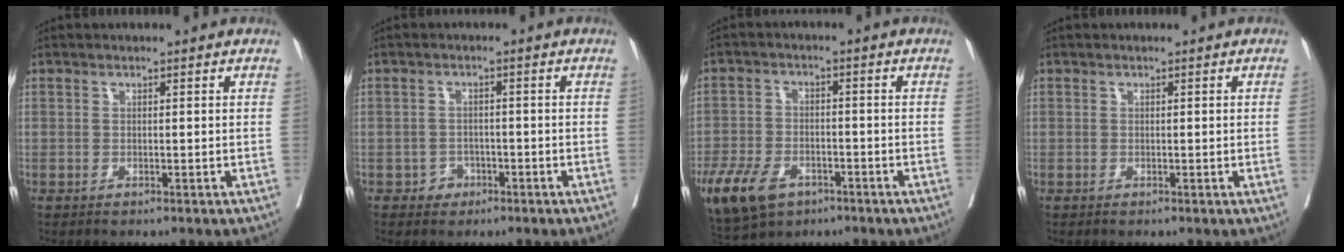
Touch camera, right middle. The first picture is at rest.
{"total": 2.2, "force": [-1.2, 1.8, 0.5], "torque": [-0.002, 0.009, -0.018]}
{"total": 11.1, "force": [-6.4, 6.6, 6.1], "torque": [-0.129, -0.003, -0.106]}
{"total": 0.6, "force": [-0.1, -0.3, 0.6], "torque": [-0.006, 0.001, -0.003]}